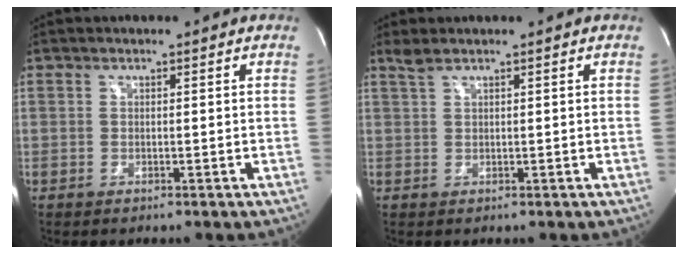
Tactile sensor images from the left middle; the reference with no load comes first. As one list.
[{"total": 1.3, "force": [1.2, -0.1, 0.7], "torque": [-0.022, 0.013, 0.028]}]